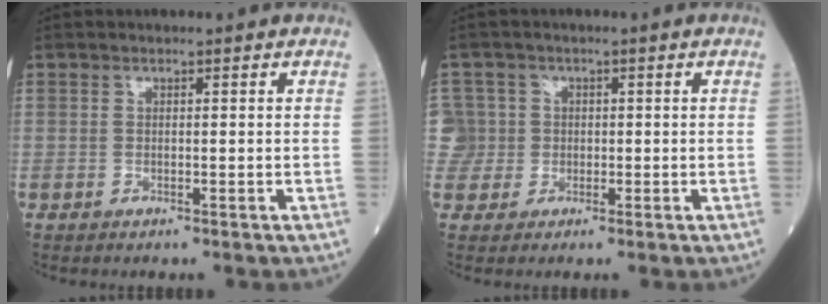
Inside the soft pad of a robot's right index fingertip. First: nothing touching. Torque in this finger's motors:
{"motor_torque": [0.02, 0.05, -0.03, -0.02]}